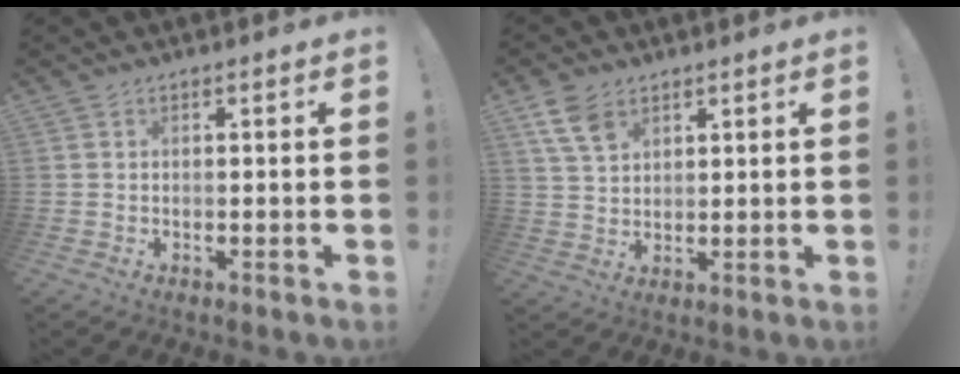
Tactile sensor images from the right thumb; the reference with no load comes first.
{"total": 7.9, "force": [4.5, 5.0, 4.2], "torque": [-0.080, -0.011, 0.091]}